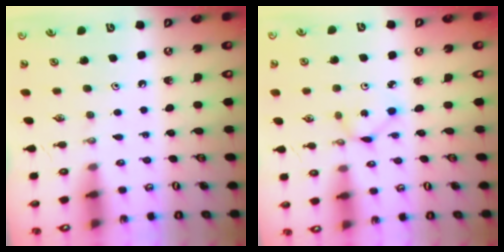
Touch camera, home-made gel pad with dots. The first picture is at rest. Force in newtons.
{"total": 1.6, "press": 1.6, "slide": 0.2}